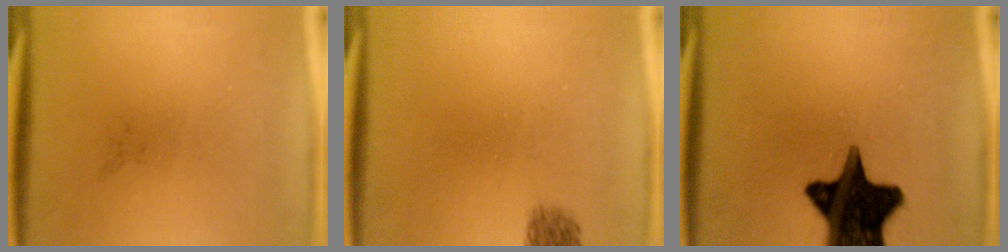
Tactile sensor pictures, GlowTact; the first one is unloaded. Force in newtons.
{"total": 1.6}
{"total": 18.9}